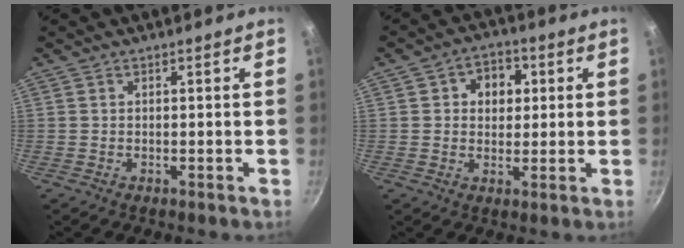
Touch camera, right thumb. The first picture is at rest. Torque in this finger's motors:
{"motor_torque": [-0.87, 0.73, -0.09, 0.14, 0.02]}